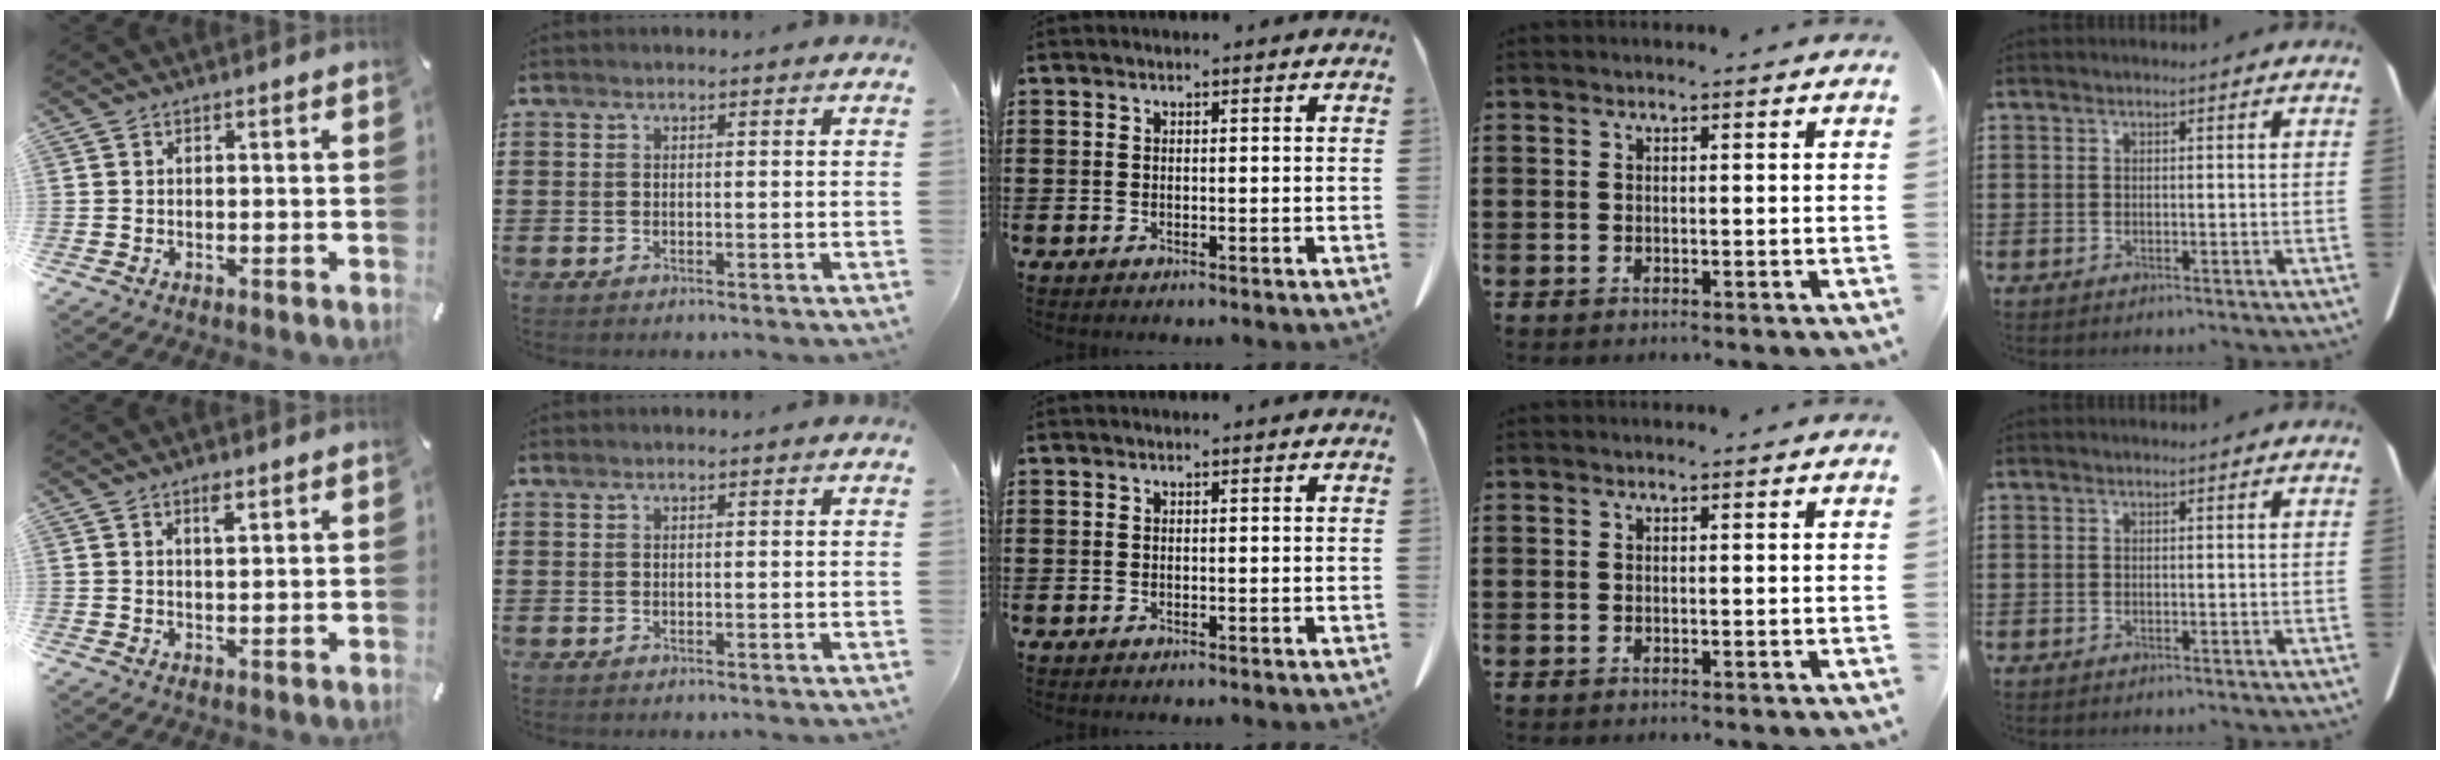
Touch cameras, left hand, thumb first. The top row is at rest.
{"thumb": {"total": 2.6, "force": [1.7, 0.8, 1.8], "torque": [-0.032, -0.002, 0.029]}}